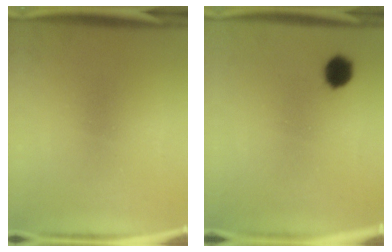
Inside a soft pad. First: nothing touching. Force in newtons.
{"total": 4.8}